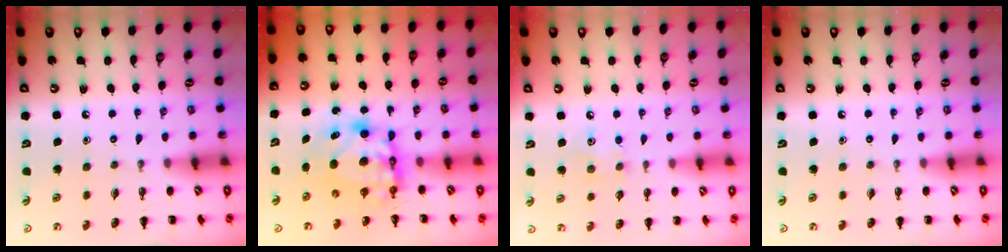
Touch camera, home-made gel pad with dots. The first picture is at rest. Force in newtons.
{"total": 8.2, "press": 8.0, "slide": 1.8}
{"total": 5.7, "press": 5.6, "slide": 1.5}
{"total": 0.0}